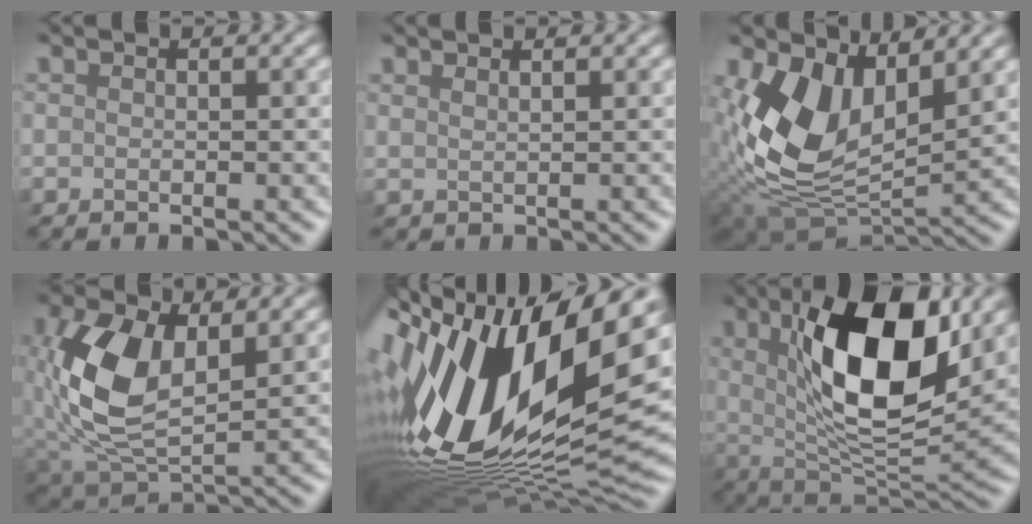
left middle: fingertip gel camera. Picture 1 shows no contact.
{"total": 1.1, "force": [1.1, 0.2, 0.4], "torque": [-0.004, 0.001, 0.002]}
{"total": 9.2, "force": [2.1, 5.5, 7.0], "torque": [-0.163, -0.021, 0.039]}
{"total": 8.2, "force": [1.1, 4.7, 6.6], "torque": [-0.171, -0.001, 0.021]}
{"total": 19.4, "force": [1.0, 8.6, 17.4], "torque": [-0.366, -0.032, 0.016]}
{"total": 11.2, "force": [3.5, 4.0, 9.9], "torque": [-0.173, -0.006, 0.058]}